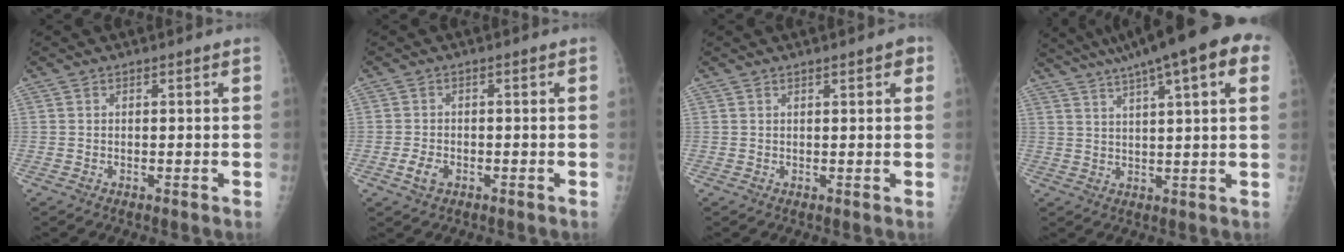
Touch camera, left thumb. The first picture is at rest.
{"total": 2.9, "force": [-1.3, 1.9, 1.9], "torque": [-0.036, 0.003, -0.022]}
{"total": 2.4, "force": [1.3, 0.7, 1.9], "torque": [-0.018, -0.001, 0.015]}
{"total": 18.8, "force": [10.5, 3.8, 15.1], "torque": [-0.229, 0.023, 0.147]}